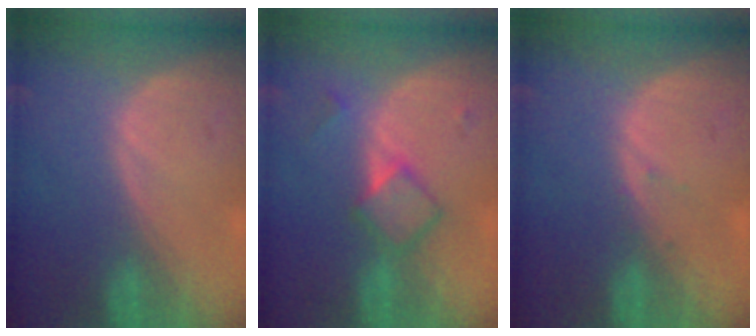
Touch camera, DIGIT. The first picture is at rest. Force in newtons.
{"total": 4.7, "press": 4.6, "slide": 0.6}
{"total": 0.7, "press": 0.4, "slide": 0.5}